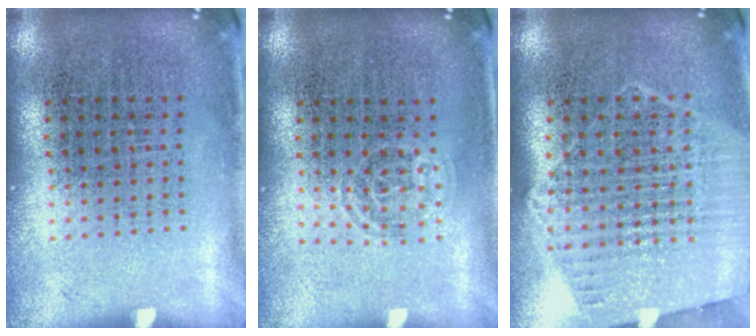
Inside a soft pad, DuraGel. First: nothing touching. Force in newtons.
{"total": 0.9, "press": 0.7, "slide": 0.6}
{"total": 1.2, "press": 1.1, "slide": 0.3}